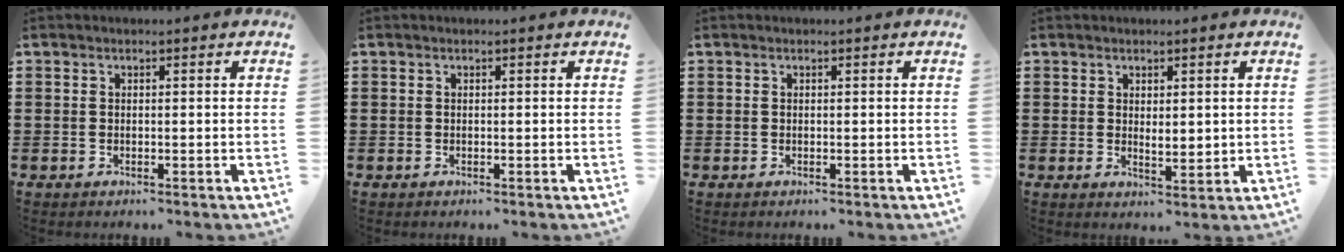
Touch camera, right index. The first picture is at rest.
{"total": 0.0}
{"total": 0.0}
{"total": 1.8, "force": [1.1, 1.0, 1.0], "torque": [-0.014, 0.003, 0.019]}